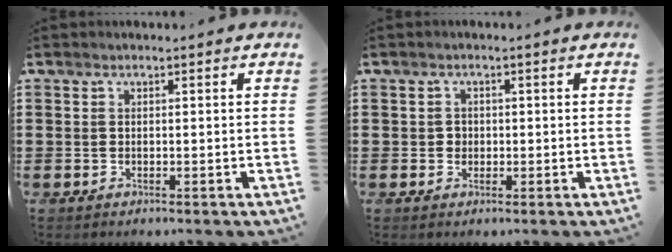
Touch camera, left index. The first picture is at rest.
{"total": 1.2, "force": [0.1, 1.1, 0.3], "torque": [-0.011, 0.006, 0.000]}